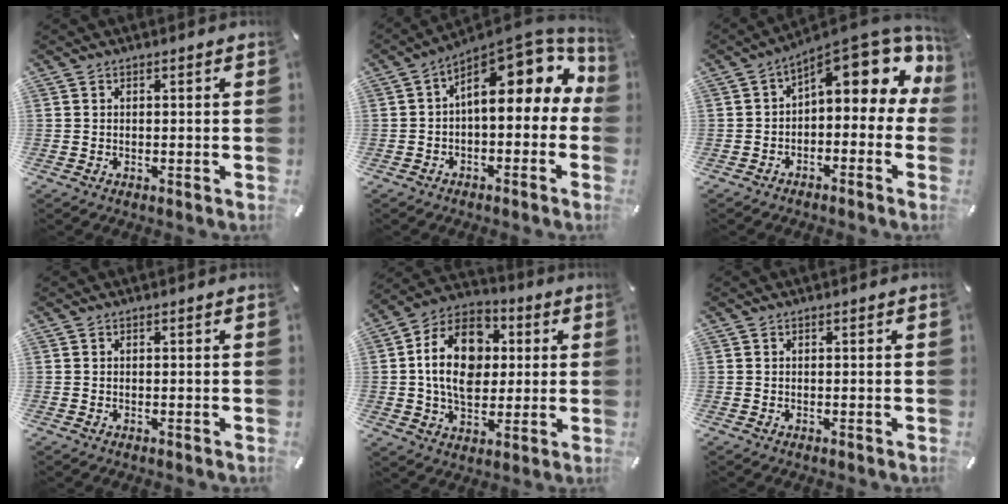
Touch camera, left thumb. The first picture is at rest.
{"total": 14.3, "force": [5.3, 7.4, 11.0], "torque": [-0.140, -0.054, 0.085]}
{"total": 12.2, "force": [5.6, 5.7, 9.3], "torque": [-0.122, -0.053, 0.094]}
{"total": 0.0}
{"total": 16.8, "force": [1.7, 12.5, 11.1], "torque": [-0.209, 0.008, 0.026]}
{"total": 0.0}